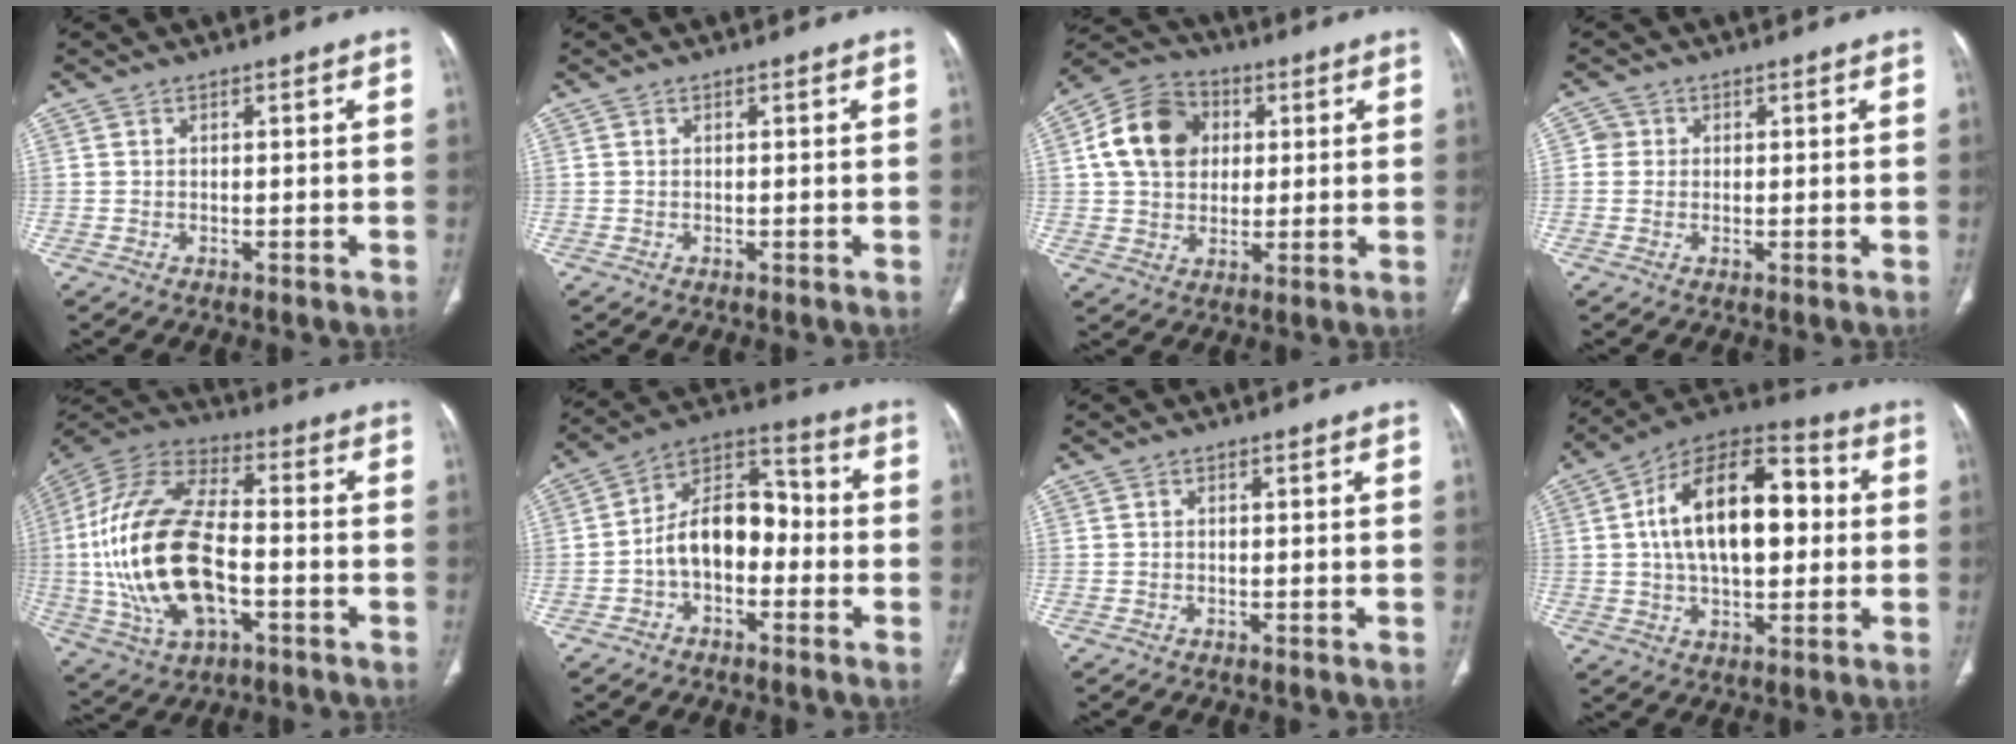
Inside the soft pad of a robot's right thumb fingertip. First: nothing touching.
{"total": 0.0}
{"total": 13.2, "force": [2.7, 10.5, 7.6], "torque": [-0.116, 0.008, 0.038]}
{"total": 1.9, "force": [0.3, 1.9, 0.3], "torque": [0.004, 0.004, 0.001]}
{"total": 24.5, "force": [-3.2, 12.8, 20.6], "torque": [-0.431, 0.015, -0.054]}
{"total": 12.3, "force": [-2.4, 7.9, 9.0], "torque": [-0.128, 0.049, -0.055]}
{"total": 0.0}
{"total": 20.8, "force": [2.4, 11.3, 17.3], "torque": [-0.266, 0.029, 0.033]}